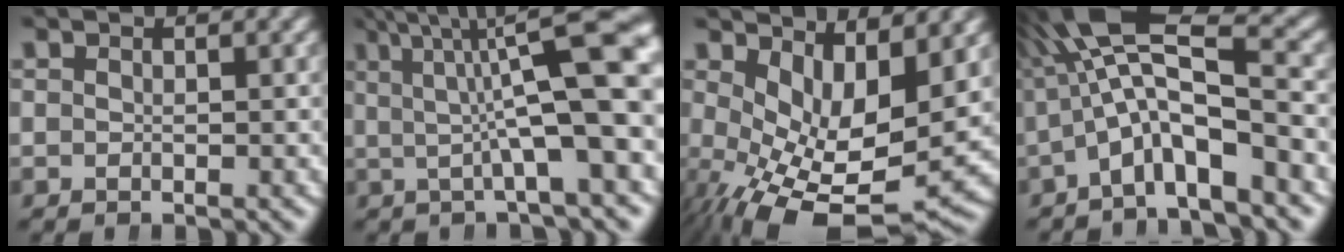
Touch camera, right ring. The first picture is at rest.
{"total": 8.8, "force": [2.6, 1.6, 8.2], "torque": [-0.079, 0.020, 0.035]}
{"total": 9.6, "force": [-2.0, 5.3, 7.8], "torque": [-0.129, -0.047, -0.007]}
{"total": 7.8, "force": [1.6, 3.7, 6.7], "torque": [-0.133, -0.004, 0.025]}